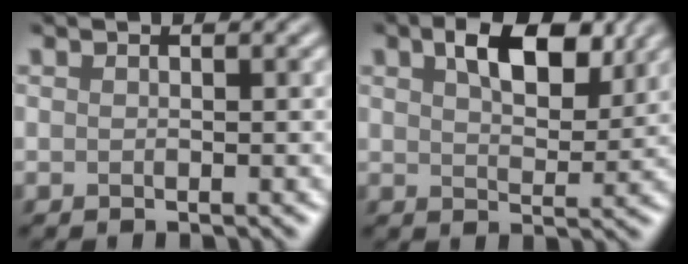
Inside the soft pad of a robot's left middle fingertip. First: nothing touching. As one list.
[{"total": 5.9, "force": [2.7, 2.9, 4.4], "torque": [-0.074, 0.003, 0.038]}]